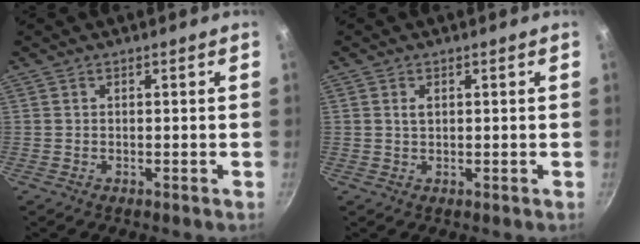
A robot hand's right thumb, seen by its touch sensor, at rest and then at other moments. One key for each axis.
{"total": 1.5, "fx": 0.4, "fy": 0.9, "fz": 1.1, "tx": -0.019, "ty": 0.002, "tz": 0.008}